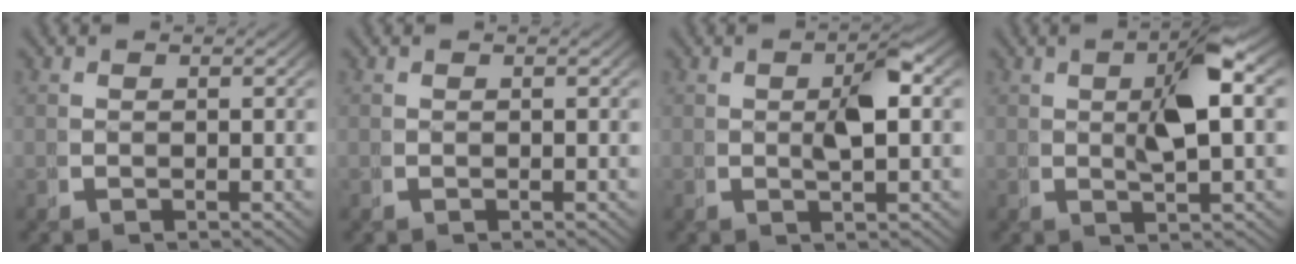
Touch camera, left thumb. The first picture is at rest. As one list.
[{"total": 0.0}, {"total": 3.5, "force": [0.6, 1.1, 3.3], "torque": [-0.057, 0.006, 0.009]}, {"total": 5.3, "force": [1.2, 1.3, 5.0], "torque": [-0.081, 0.012, 0.019]}]